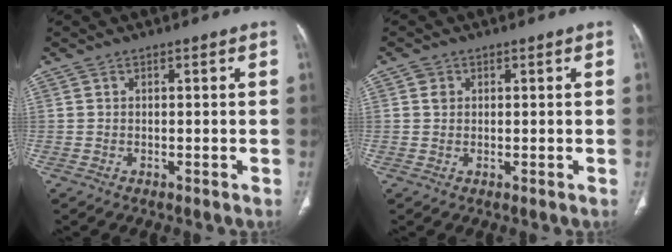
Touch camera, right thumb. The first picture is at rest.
{"total": 1.4, "force": [0.4, 1.2, 0.5], "torque": [-0.006, 0.000, 0.005]}